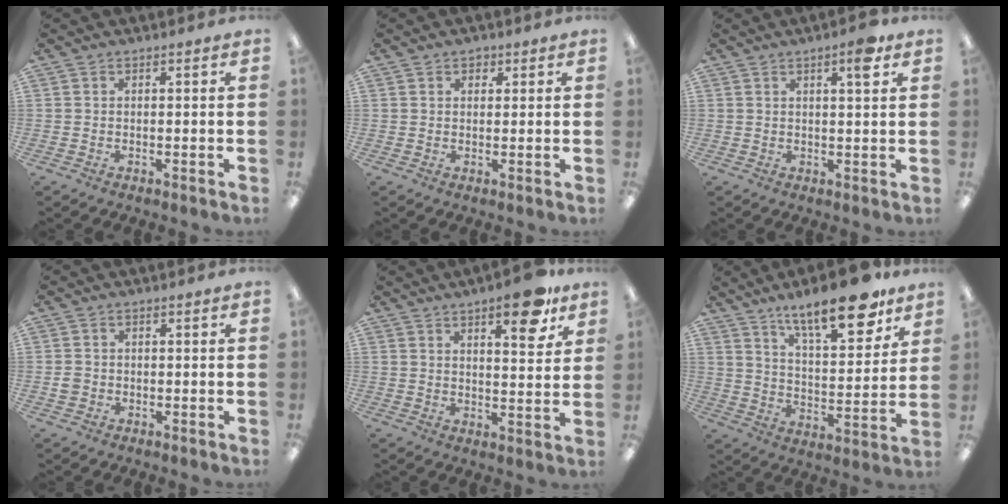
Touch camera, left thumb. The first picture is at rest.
{"total": 1.7, "force": [1.1, 1.2, 0.6], "torque": [-0.005, 0.000, 0.018]}
{"total": 4.8, "force": [2.8, 0.8, 3.8], "torque": [-0.059, -0.007, 0.042]}
{"total": 1.8, "force": [-0.3, 1.7, 0.5], "torque": [-0.009, 0.004, -0.008]}
{"total": 11.0, "force": [7.3, 3.4, 7.5], "torque": [-0.089, -0.040, 0.115]}
{"total": 18.7, "force": [13.4, 6.1, 11.5], "torque": [-0.173, -0.079, 0.217]}